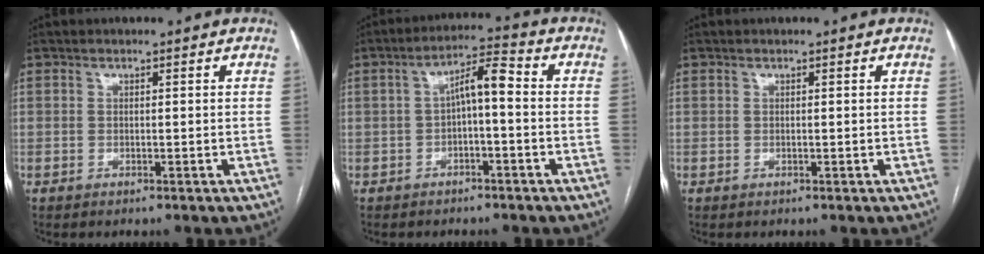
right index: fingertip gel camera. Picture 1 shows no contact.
{"total": 5.9, "force": [-0.3, 1.5, 5.7], "torque": [-0.099, 0.030, -0.007]}
{"total": 0.0}